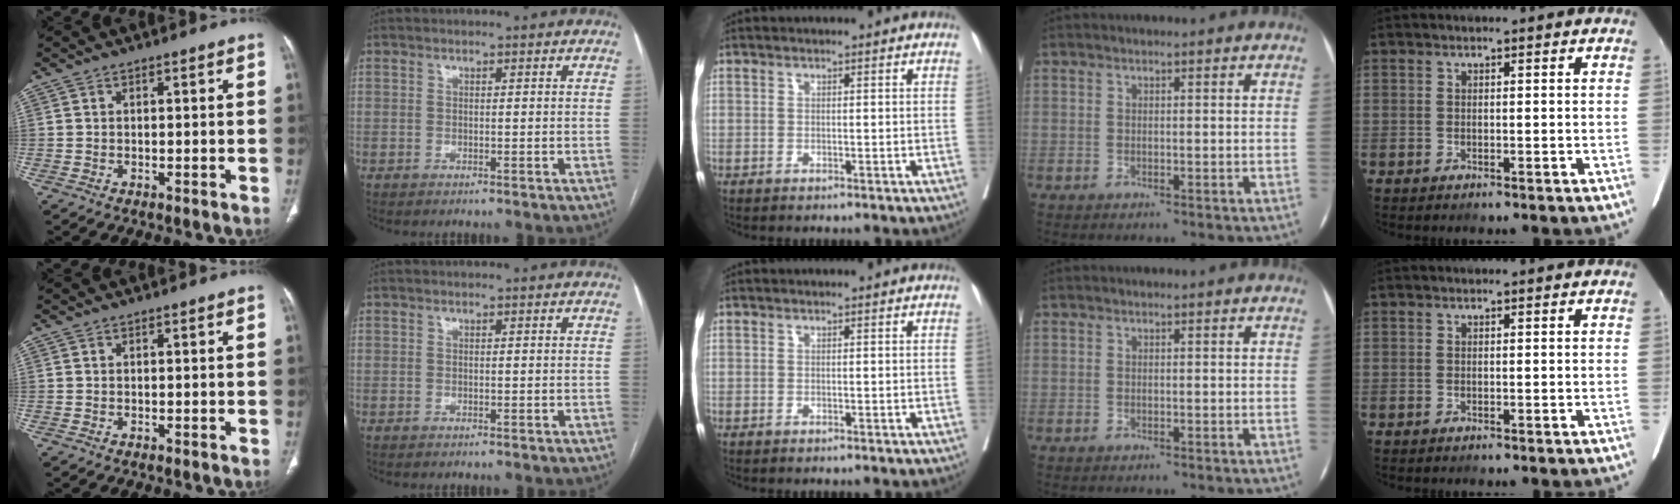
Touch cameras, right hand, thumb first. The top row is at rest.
{}